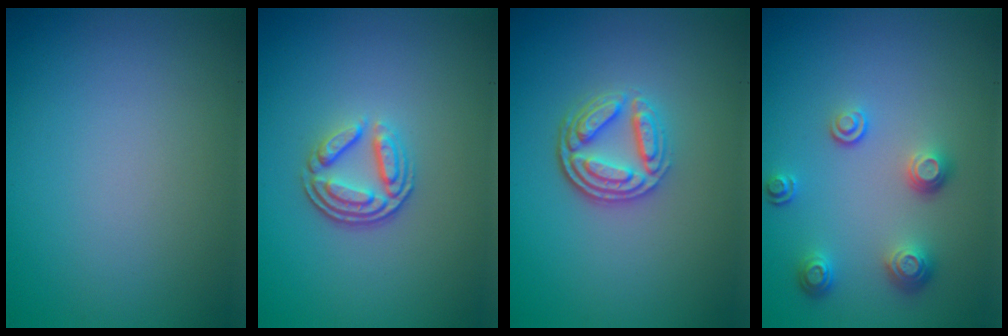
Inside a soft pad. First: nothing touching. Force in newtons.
{"total": 3.5, "press": 2.6, "slide": 2.4}
{"total": 4.1, "press": 3.2, "slide": 2.5}
{"total": 3.2, "press": 2.5, "slide": 1.9}